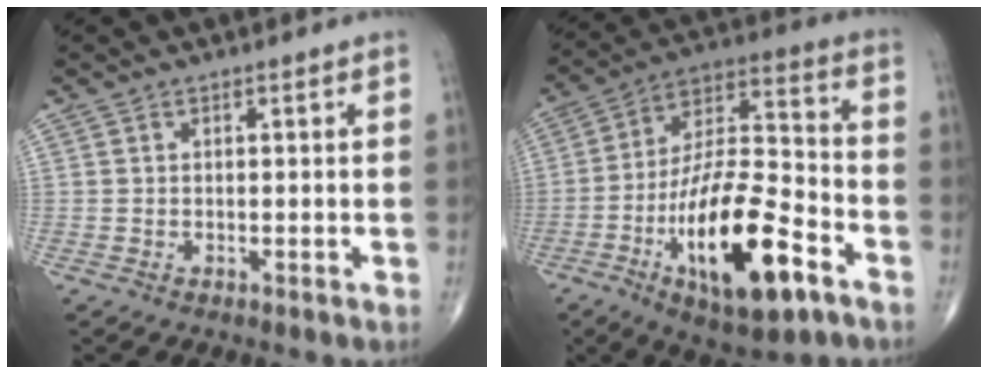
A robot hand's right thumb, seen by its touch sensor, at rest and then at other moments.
{"total": 22.4, "force": [-9.6, 8.2, 18.5], "torque": [-0.327, 0.051, -0.158]}